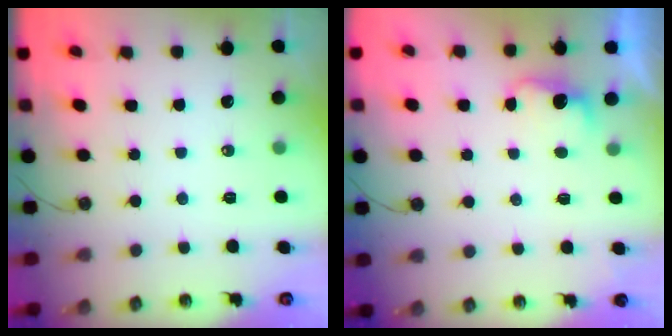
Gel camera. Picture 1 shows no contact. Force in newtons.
{"total": 2.8, "press": 2.6, "slide": 1.0}